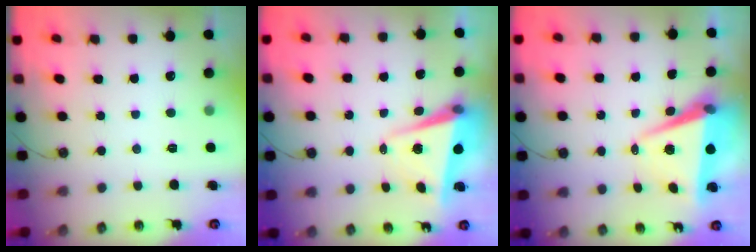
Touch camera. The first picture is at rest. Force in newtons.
{"total": 5.5, "press": 5.2, "slide": 2.0}
{"total": 7.8, "press": 6.6, "slide": 4.1}